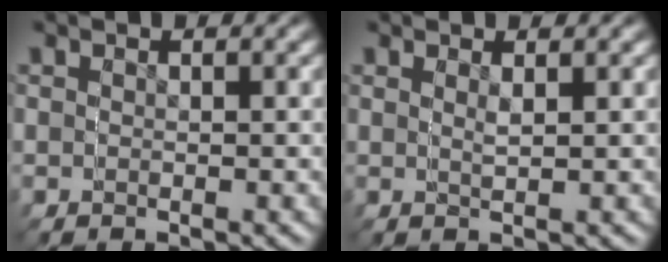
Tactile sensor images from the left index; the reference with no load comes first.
{"total": 1.3, "force": [0.6, -1.2, 0.0], "torque": [0.009, 0.012, 0.006]}